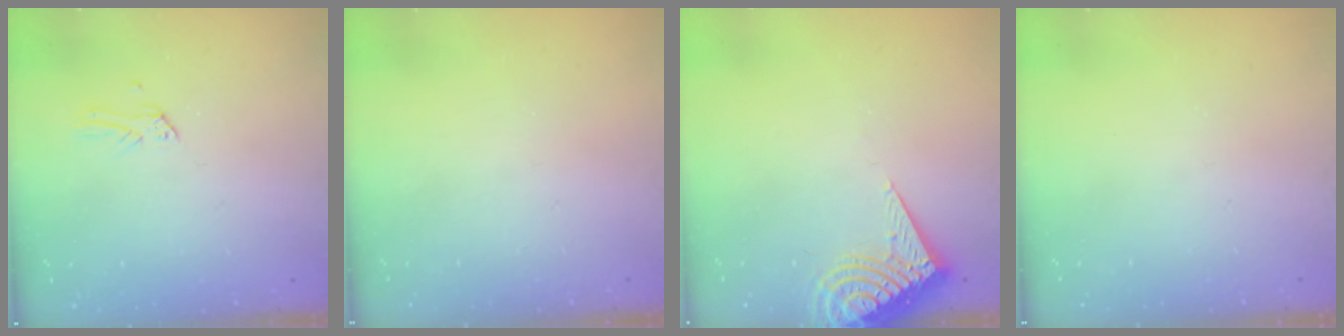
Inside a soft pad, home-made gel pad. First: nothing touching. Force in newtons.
{"total": 0.0}
{"total": 9.1, "press": 9.0, "slide": 1.2}
{"total": 0.0}